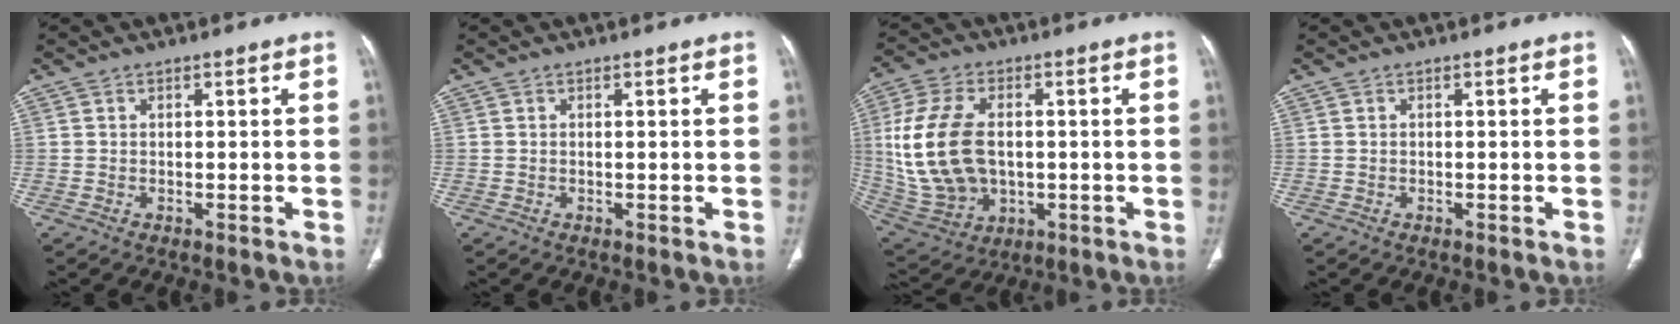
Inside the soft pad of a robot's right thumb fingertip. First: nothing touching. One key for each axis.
{"total": 0.0}
{"total": 18.3, "fx": 1.1, "fy": 12.0, "fz": 13.7, "tx": -0.277, "ty": -0.002, "tz": 0.036}
{"total": 0.0}